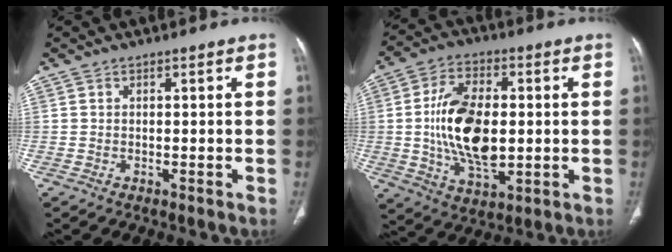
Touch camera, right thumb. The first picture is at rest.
{"total": 16.7, "force": [0.6, 9.7, 13.6], "torque": [-0.228, -0.003, 0.016]}